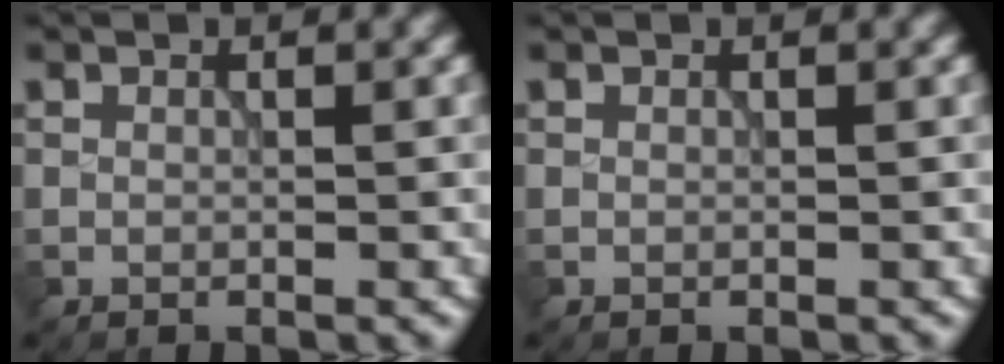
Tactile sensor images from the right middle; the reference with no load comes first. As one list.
[{"total": 0.0}]